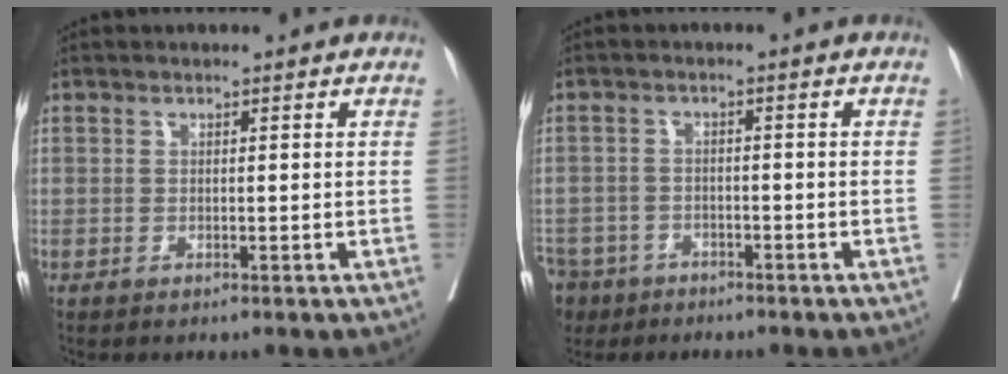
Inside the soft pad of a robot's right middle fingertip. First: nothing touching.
{"total": 9.5, "force": [-6.8, 6.2, 2.3], "torque": [-0.075, -0.011, -0.111]}